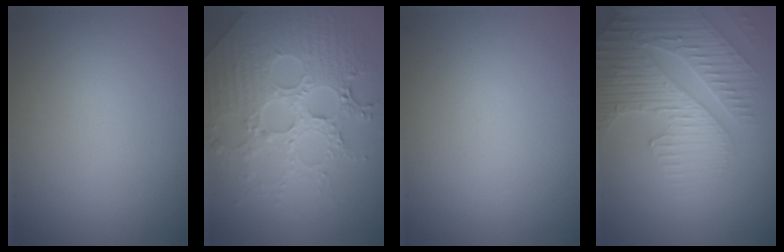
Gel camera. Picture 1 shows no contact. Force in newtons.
{"total": 8.0, "press": 5.9, "slide": 5.5}
{"total": 0.0}
{"total": 4.4, "press": 4.3, "slide": 0.5}